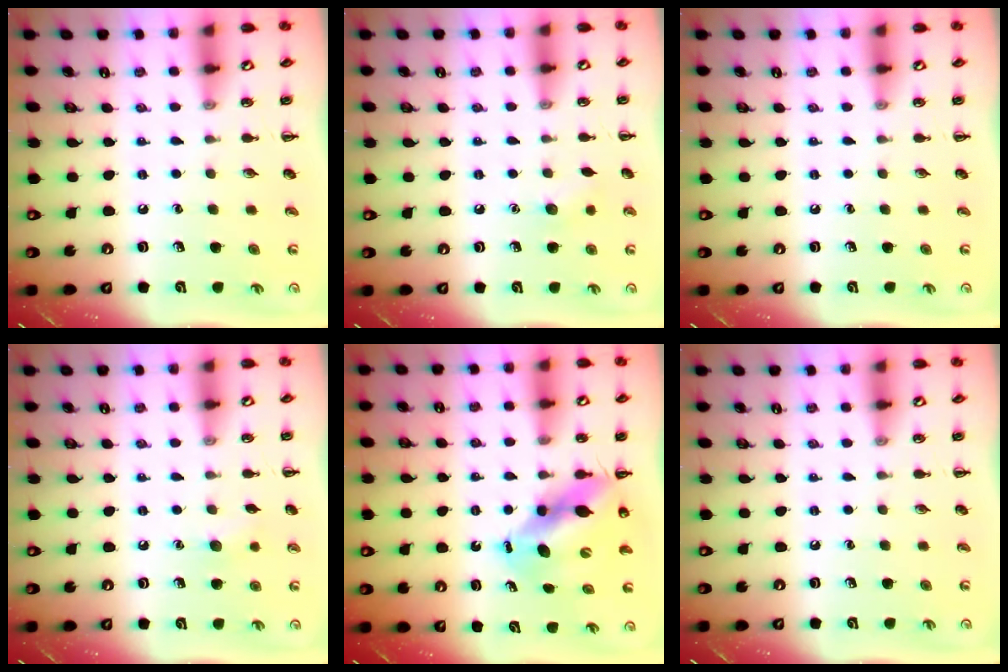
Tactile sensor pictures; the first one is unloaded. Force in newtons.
{"total": 5.4, "press": 5.2, "slide": 1.4}
{"total": 0.0}
{"total": 5.6, "press": 5.4, "slide": 1.6}
{"total": 10.3, "press": 9.9, "slide": 2.8}
{"total": 0.0}